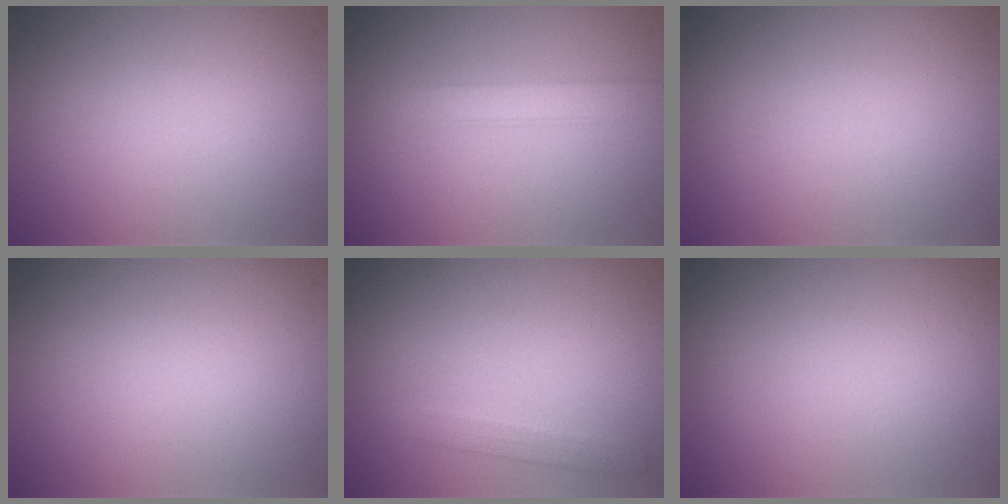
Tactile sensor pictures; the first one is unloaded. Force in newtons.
{"total": 1.9, "press": 1.9, "slide": 0.2}
{"total": 0.0}
{"total": 0.0}
{"total": 1.4, "press": 1.4, "slide": 0.0}
{"total": 0.0}